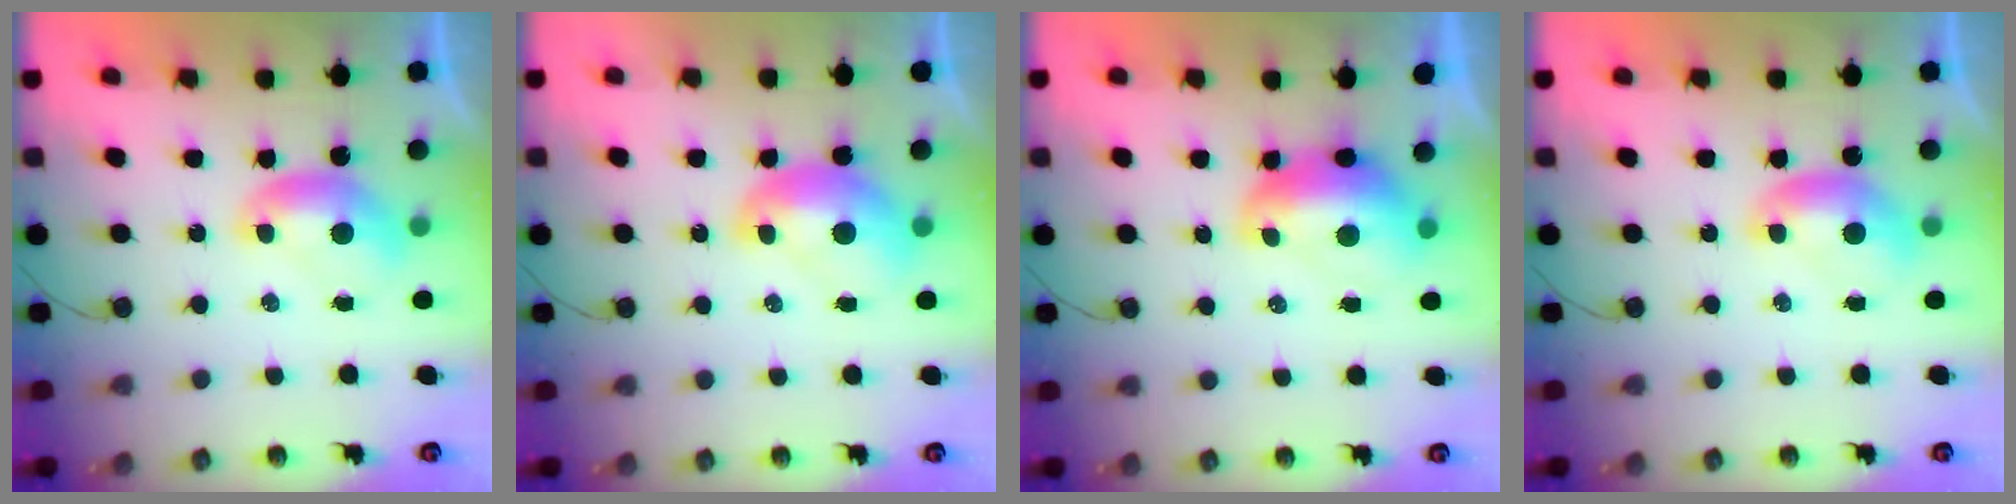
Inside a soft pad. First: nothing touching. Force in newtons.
{"total": 2.6, "press": 2.5, "slide": 0.7}
{"total": 2.9, "press": 2.8, "slide": 0.7}
{"total": 0.0}